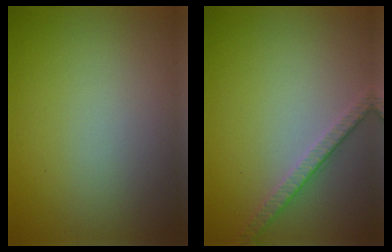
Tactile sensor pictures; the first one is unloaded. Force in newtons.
{"total": 2.6, "press": 2.0, "slide": 1.7}